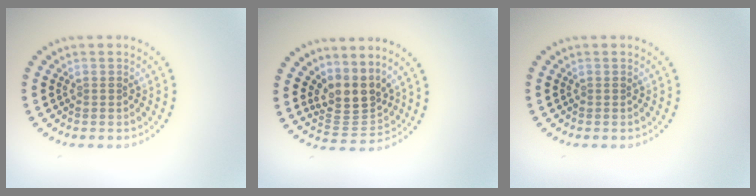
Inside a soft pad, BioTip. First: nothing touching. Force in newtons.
{"total": 3.6, "press": 2.6, "slide": 2.6}
{"total": 0.0}